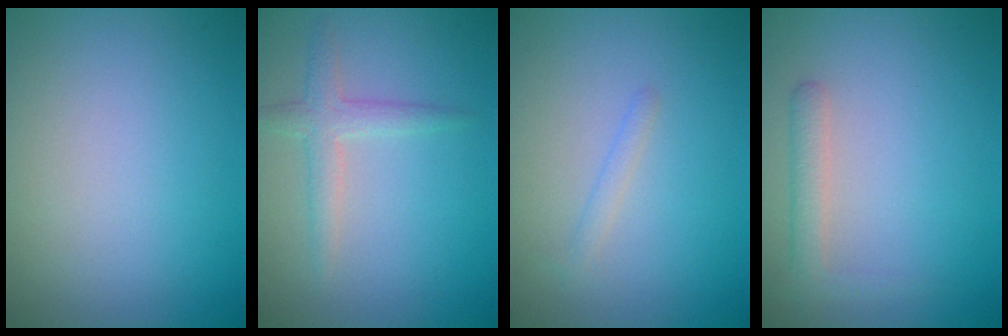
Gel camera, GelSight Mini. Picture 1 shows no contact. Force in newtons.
{"total": 2.1, "press": 2.1, "slide": 0.0}
{"total": 0.9, "press": 0.9, "slide": 0.1}
{"total": 1.9, "press": 1.9, "slide": 0.1}